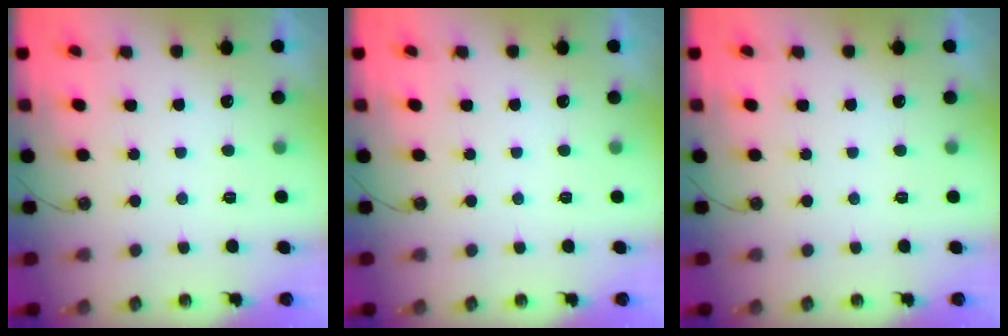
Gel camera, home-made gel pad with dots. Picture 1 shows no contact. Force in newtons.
{"total": 0.0}
{"total": 0.0}